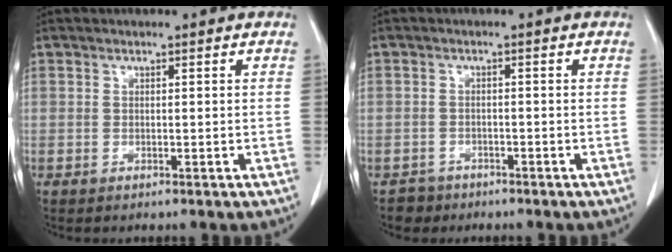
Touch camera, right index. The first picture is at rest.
{"total": 2.3, "force": [-1.6, 1.6, -0.5], "torque": [0.005, 0.008, -0.029]}